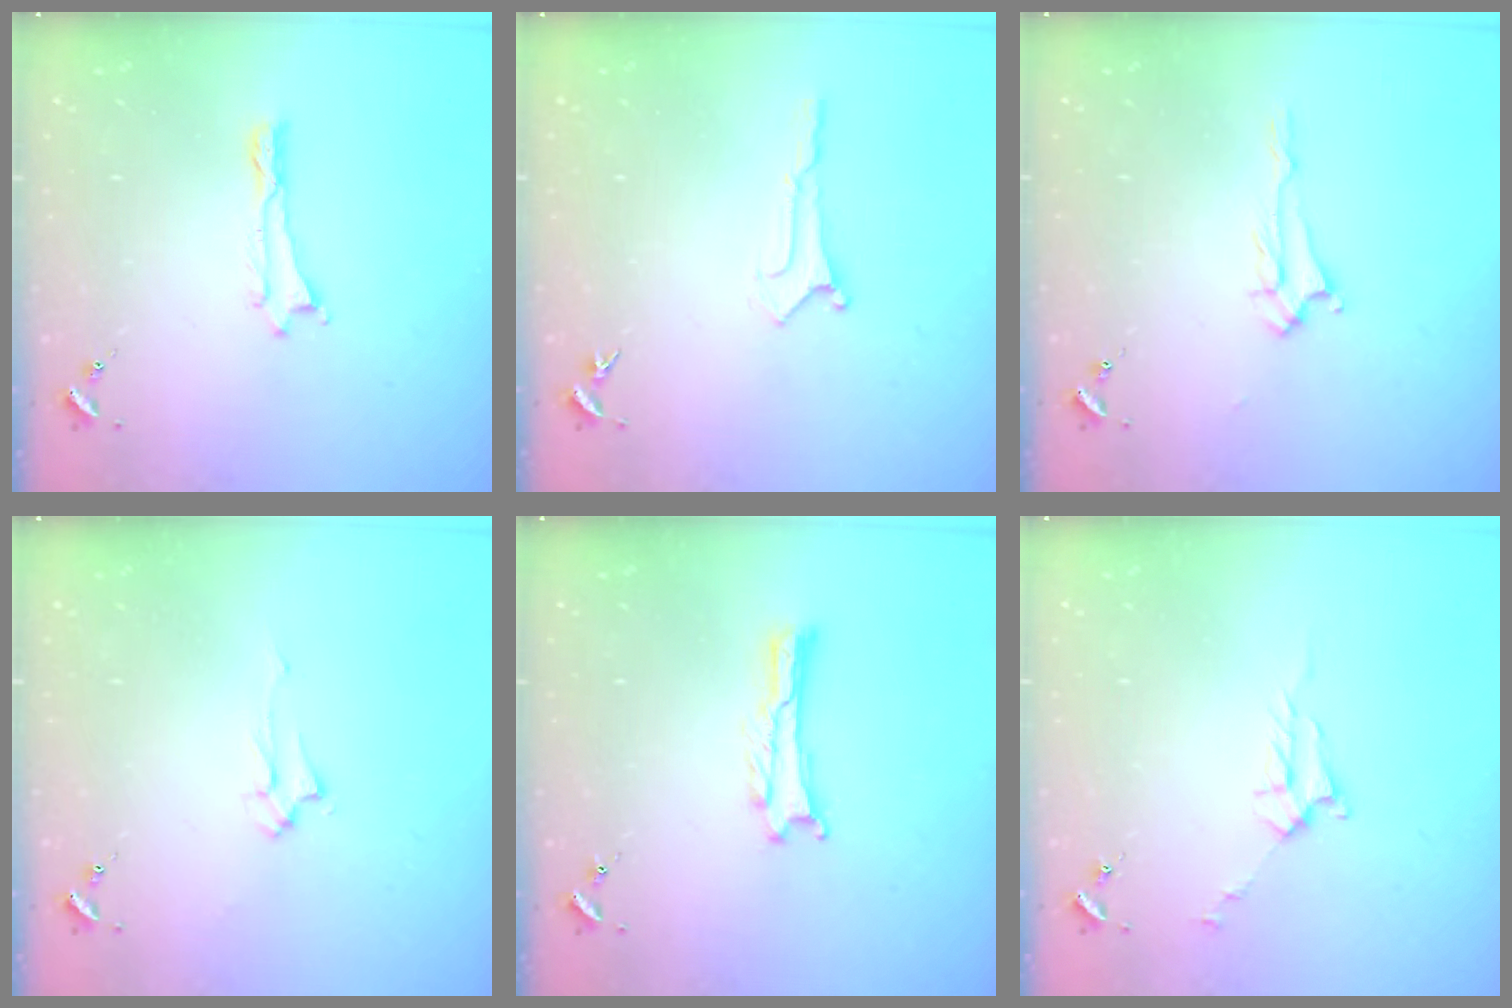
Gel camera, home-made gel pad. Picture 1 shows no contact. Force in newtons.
{"total": 0.0}
{"total": 1.3, "press": 1.3, "slide": 0.2}
{"total": 1.7, "press": 1.6, "slide": 0.3}
{"total": 0.0}
{"total": 2.7, "press": 2.7, "slide": 0.3}